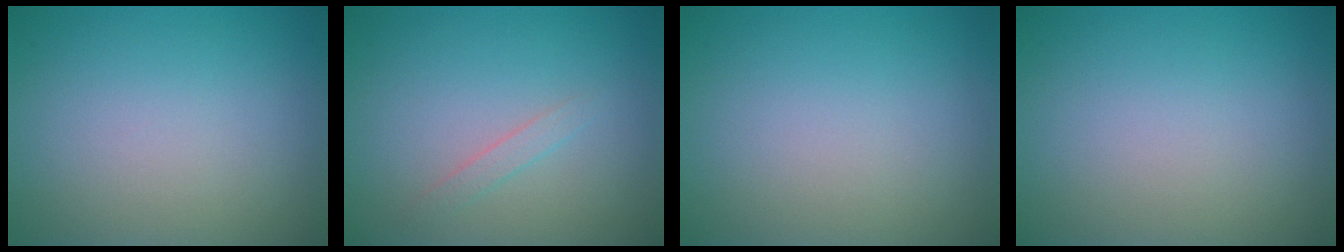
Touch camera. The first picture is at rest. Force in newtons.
{"total": 0.9, "press": 0.9, "slide": 0.1}
{"total": 0.0}
{"total": 0.0}